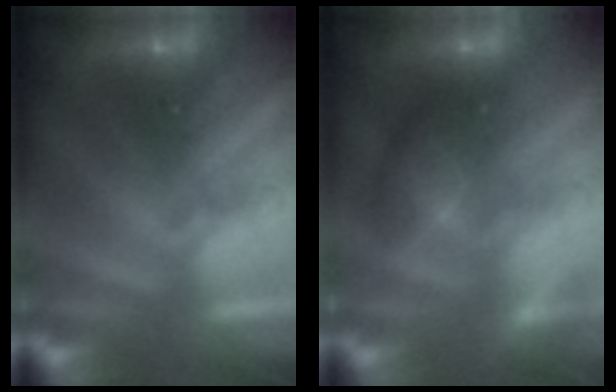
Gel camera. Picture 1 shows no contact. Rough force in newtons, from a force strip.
{"total": 3.6}